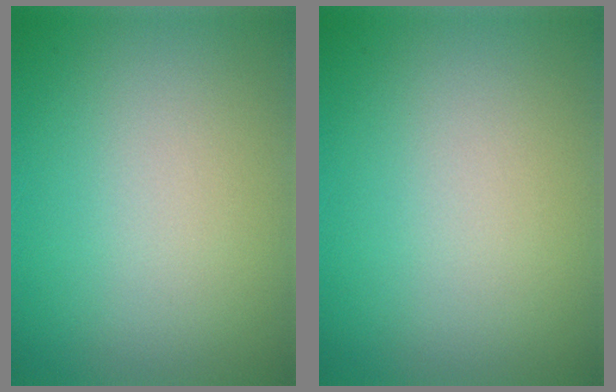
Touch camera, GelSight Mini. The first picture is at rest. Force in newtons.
{"total": 0.0}